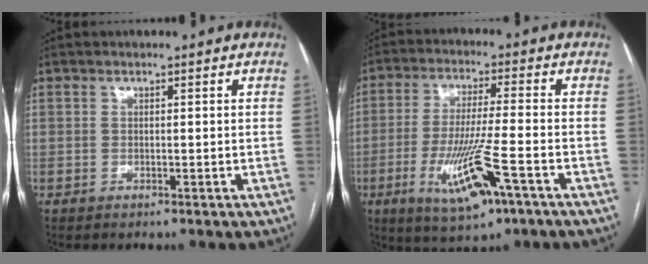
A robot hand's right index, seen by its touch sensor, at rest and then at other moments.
{"total": 12.1, "force": [-5.2, 1.2, 10.9], "torque": [-0.212, -0.024, -0.086]}